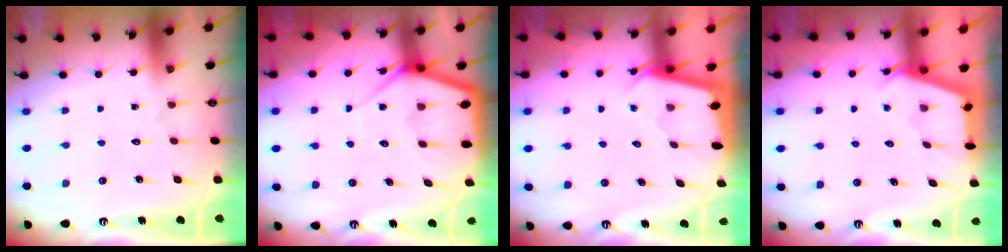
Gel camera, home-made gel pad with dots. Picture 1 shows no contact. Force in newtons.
{"total": 7.2, "press": 7.2, "slide": 0.9}
{"total": 2.1, "press": 2.0, "slide": 0.2}
{"total": 2.6, "press": 2.6, "slide": 0.3}